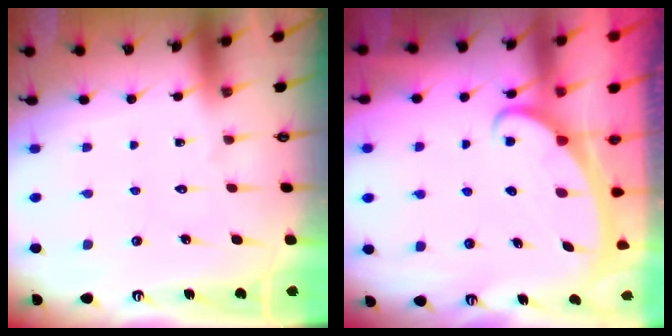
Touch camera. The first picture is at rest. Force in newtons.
{"total": 2.3, "press": 2.3, "slide": 0.4}